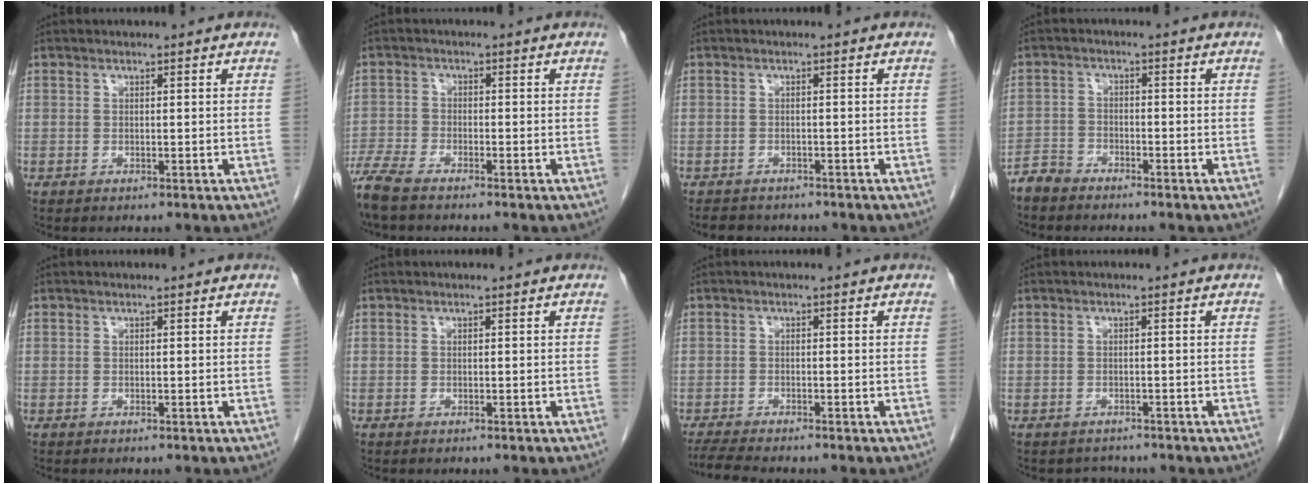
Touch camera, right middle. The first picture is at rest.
{"total": 5.8, "force": [-5.0, 0.9, 2.8], "torque": [-0.061, -0.014, -0.098]}
{"total": 4.2, "force": [-3.7, 1.7, 1.0], "torque": [-0.017, -0.004, -0.050]}
{"total": 3.1, "force": [-2.9, 0.9, 0.2], "torque": [-0.004, -0.003, -0.058]}
{"total": 0.0}
{"total": 0.0}
{"total": 4.5, "force": [-4.2, -0.3, 1.8], "torque": [-0.035, -0.020, -0.072]}
{"total": 1.9, "force": [-1.6, 0.8, -0.3], "torque": [-0.001, -0.003, -0.026]}